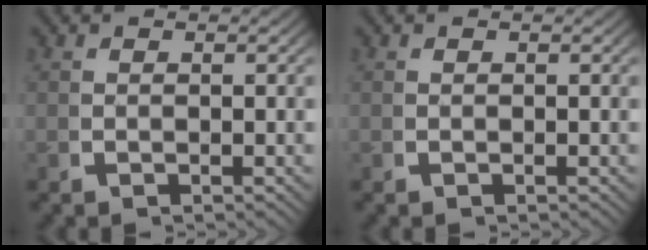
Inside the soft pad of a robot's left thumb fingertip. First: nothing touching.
{"total": 0.0}